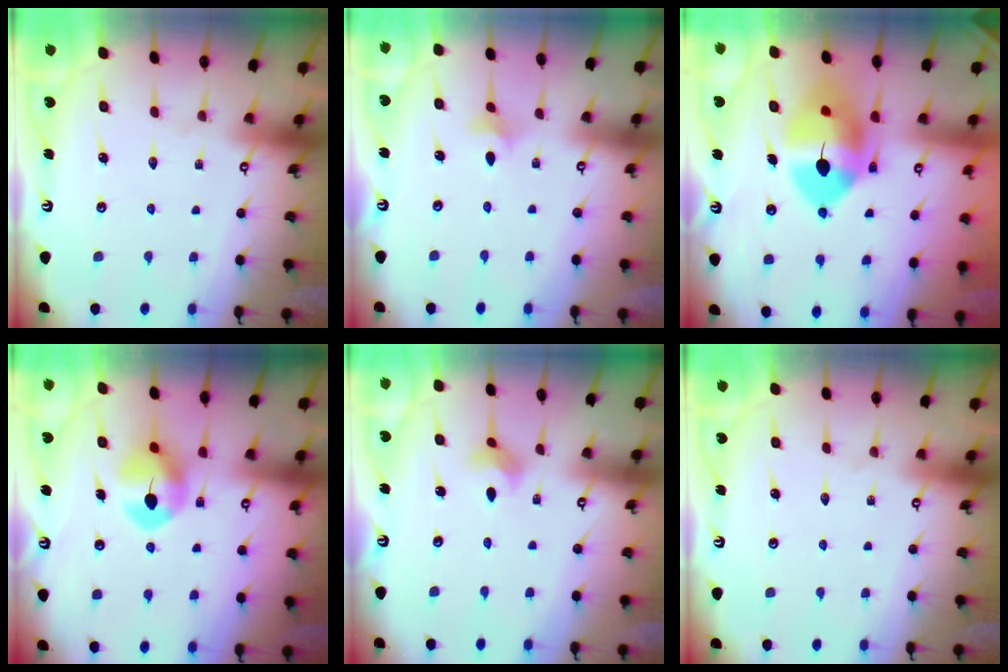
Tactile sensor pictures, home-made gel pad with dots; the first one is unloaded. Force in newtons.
{"total": 3.3, "press": 3.2, "slide": 0.8}
{"total": 13.7, "press": 13.5, "slide": 2.2}
{"total": 7.9, "press": 7.9, "slide": 0.2}
{"total": 2.9, "press": 2.9, "slide": 0.3}
{"total": 0.0}